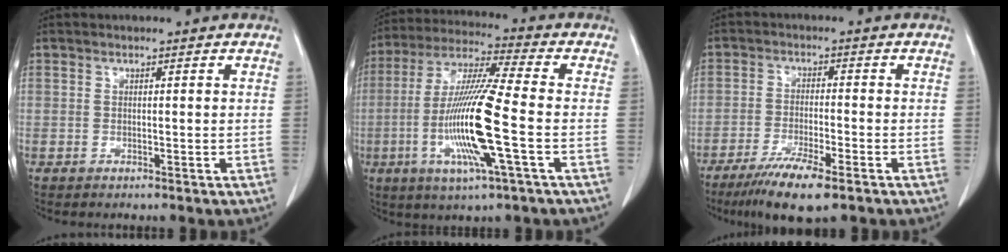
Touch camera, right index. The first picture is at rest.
{"total": 15.8, "force": [-3.5, 0.2, 15.4], "torque": [-0.313, -0.013, -0.074]}
{"total": 8.4, "force": [-5.7, 0.8, 6.2], "torque": [-0.107, -0.020, -0.093]}